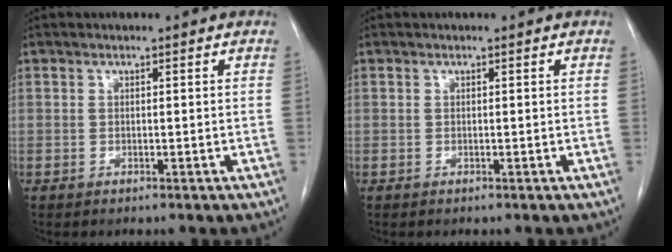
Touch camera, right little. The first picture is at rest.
{"total": 0.0}